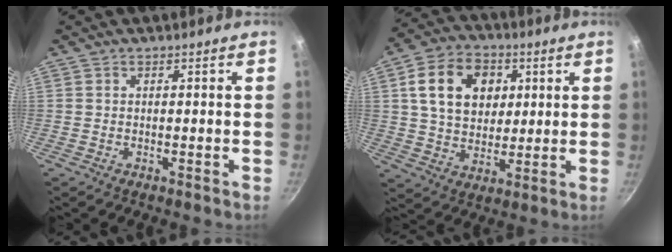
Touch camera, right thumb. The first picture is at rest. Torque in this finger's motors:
{"motor_torque": [0.16, 3.00, 0.88, -0.04, 0.37]}